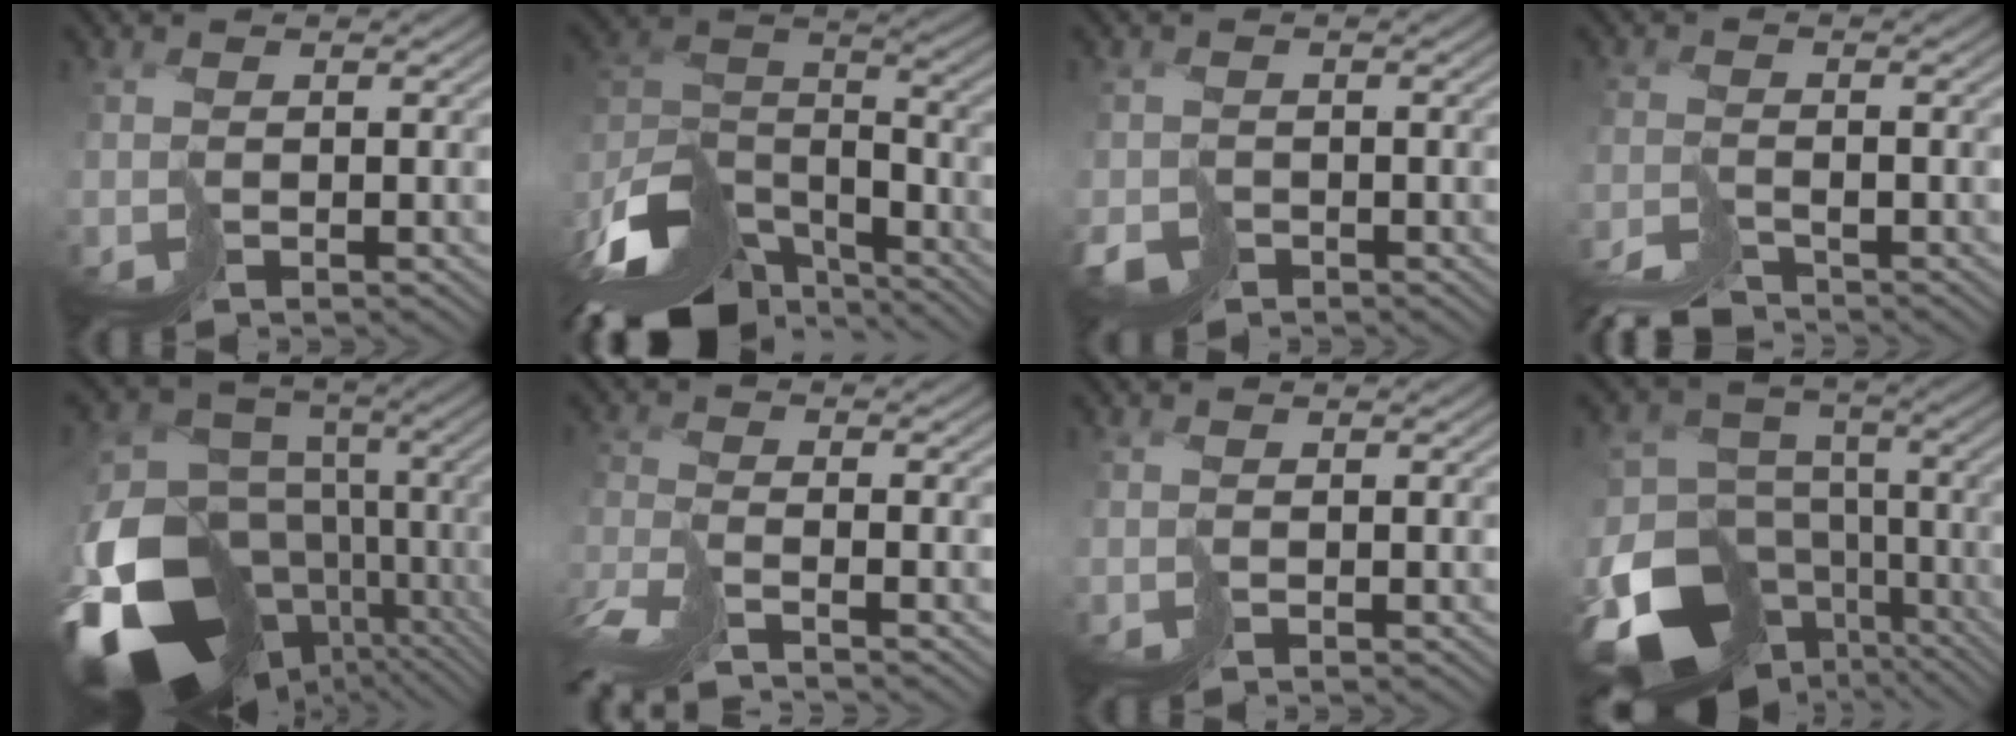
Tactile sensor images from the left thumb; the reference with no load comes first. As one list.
[{"total": 15.0, "force": [-10.9, 6.5, 8.0], "torque": [-0.200, -0.021, -0.182]}, {"total": 2.4, "force": [-1.9, 1.5, 0.5], "torque": [-0.003, -0.011, -0.032]}, {"total": 4.8, "force": [-4.8, -0.2, 0.5], "torque": [0.004, -0.004, -0.086]}, {"total": 19.8, "force": [-8.6, 14.1, 11.0], "torque": [-0.261, -0.048, -0.092]}, {"total": 5.7, "force": [-5.3, 0.0, 2.0], "torque": [-0.045, -0.006, -0.111]}, {"total": 0.0}, {"total": 16.9, "force": [-9.5, 11.8, 7.7], "torque": [-0.183, -0.039, -0.111]}]